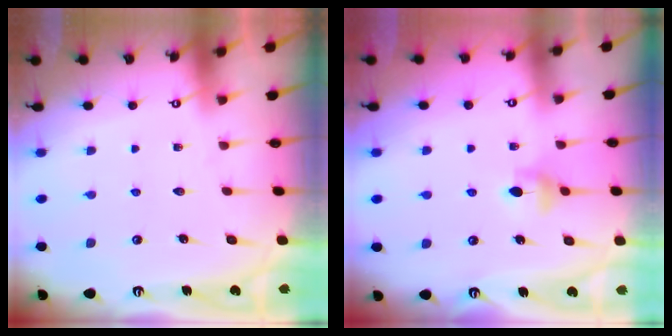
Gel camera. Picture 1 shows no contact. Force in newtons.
{"total": 5.7, "press": 5.6, "slide": 1.0}